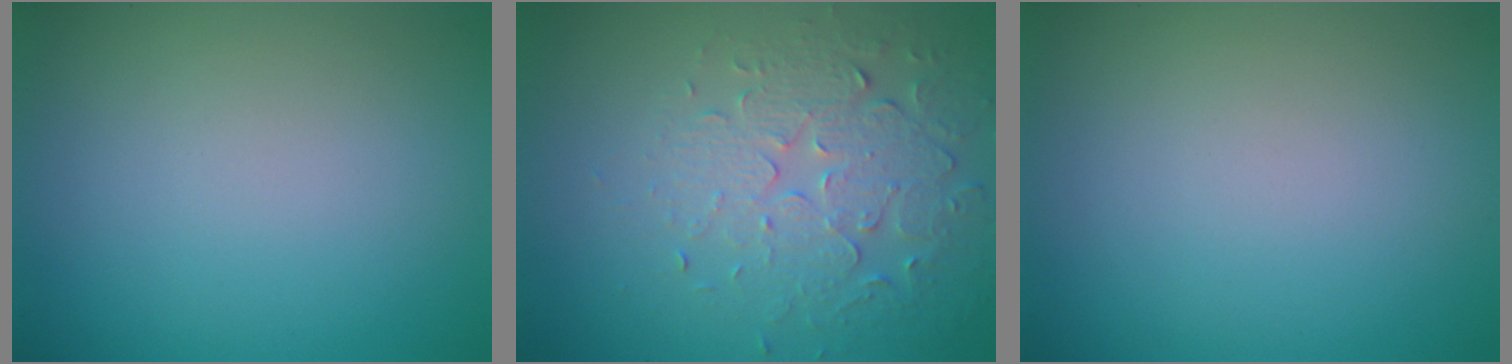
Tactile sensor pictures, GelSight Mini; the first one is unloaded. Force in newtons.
{"total": 4.7, "press": 3.4, "slide": 3.2}
{"total": 0.0}